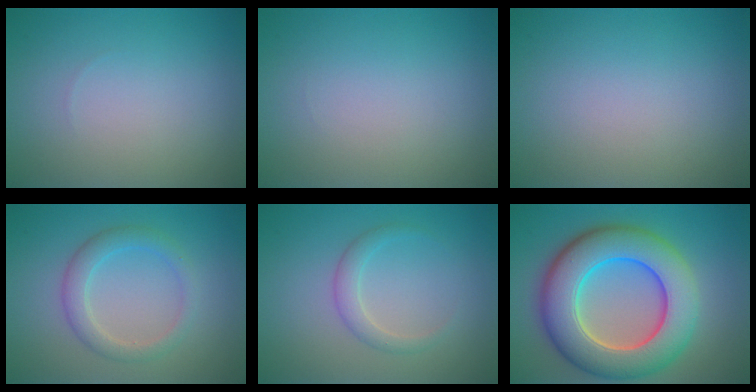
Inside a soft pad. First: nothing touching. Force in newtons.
{"total": 0.0}
{"total": 0.0}
{"total": 2.7, "press": 2.7, "slide": 0.1}
{"total": 1.7, "press": 1.7, "slide": 0.1}
{"total": 11.1, "press": 11.0, "slide": 0.4}